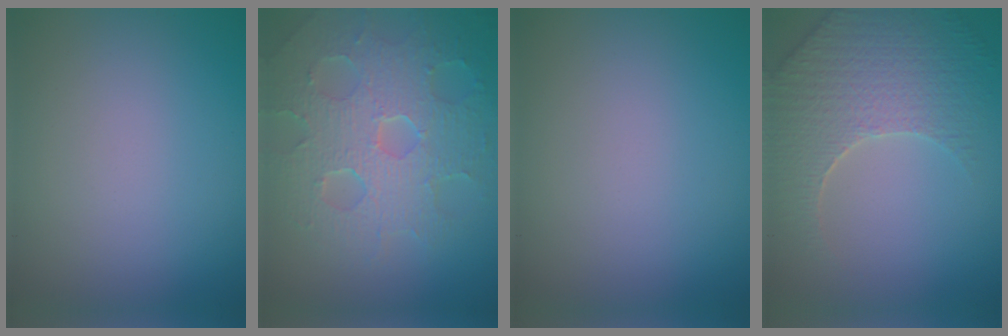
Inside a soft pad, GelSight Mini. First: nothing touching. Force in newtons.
{"total": 8.3, "press": 5.7, "slide": 6.0}
{"total": 0.0}
{"total": 5.1, "press": 4.7, "slide": 2.1}